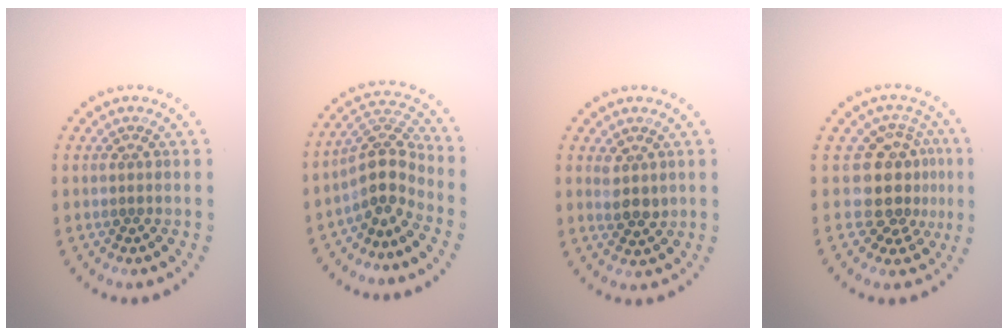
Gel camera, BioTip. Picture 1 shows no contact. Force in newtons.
{"total": 3.8, "press": 2.8, "slide": 2.5}
{"total": 2.0, "press": 1.8, "slide": 0.7}
{"total": 4.3, "press": 3.4, "slide": 2.6}